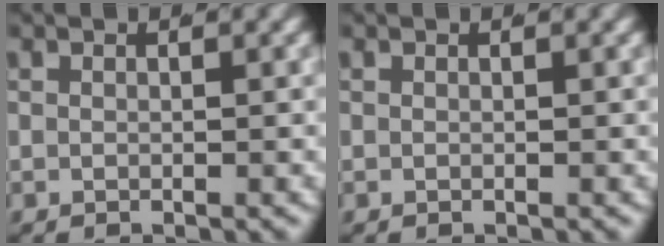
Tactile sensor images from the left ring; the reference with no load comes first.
{"total": 0.0}